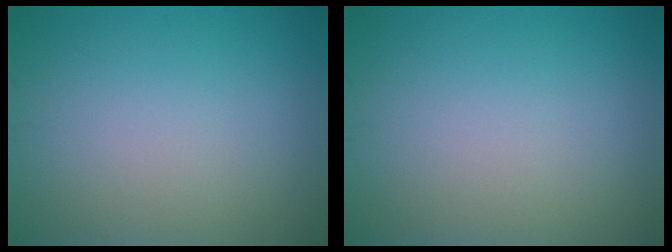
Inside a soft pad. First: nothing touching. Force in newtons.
{"total": 0.0}